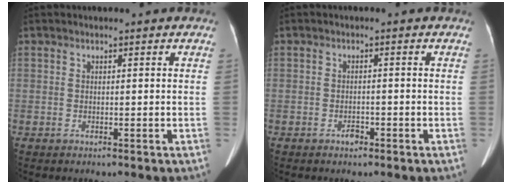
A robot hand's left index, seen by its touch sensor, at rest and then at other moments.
{"total": 1.1, "force": [-0.9, 0.5, 0.4], "torque": [-0.009, 0.001, -0.012]}